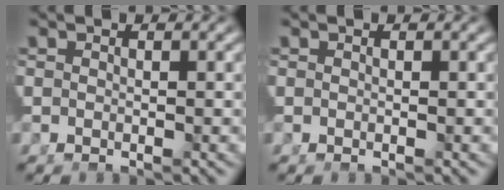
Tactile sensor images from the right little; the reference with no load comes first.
{"total": 0.0}